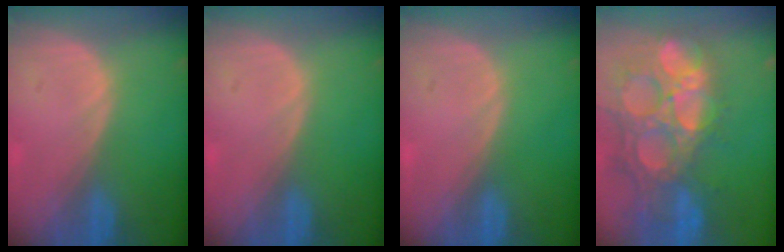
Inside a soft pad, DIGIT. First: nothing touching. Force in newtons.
{"total": 0.0}
{"total": 0.0}
{"total": 14.8, "press": 12.3, "slide": 8.3}